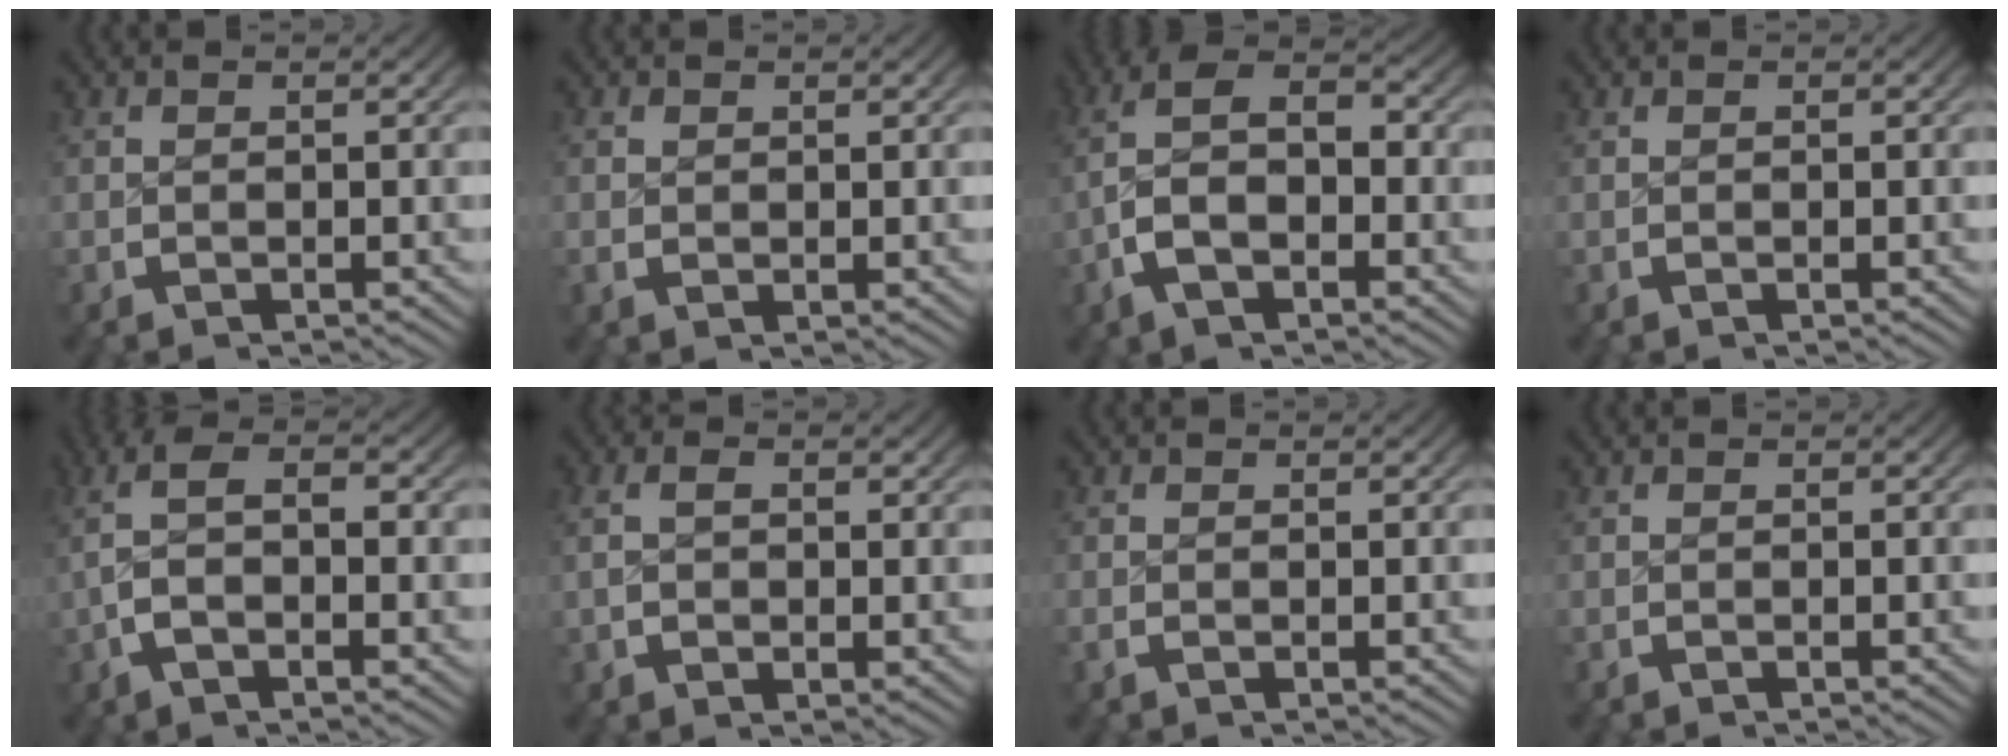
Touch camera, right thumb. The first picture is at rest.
{"total": 0.8, "force": [0.3, 0.6, 0.4], "torque": [-0.010, -0.005, 0.011]}
{"total": 8.5, "force": [0.0, 5.1, 6.8], "torque": [-0.136, -0.008, -0.003]}
{"total": 0.0}
{"total": 5.9, "force": [0.5, 2.8, 5.2], "torque": [-0.108, 0.004, 0.005]}
{"total": 2.8, "force": [0.4, 1.8, 2.0], "torque": [-0.039, 0.000, 0.010]}
{"total": 0.5, "force": [-0.1, 0.3, 0.4], "torque": [-0.013, -0.005, 0.000]}
{"total": 0.0}